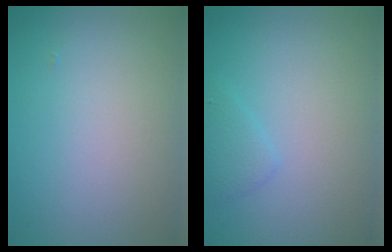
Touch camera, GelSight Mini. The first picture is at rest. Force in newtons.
{"total": 1.4, "press": 1.4, "slide": 0.0}